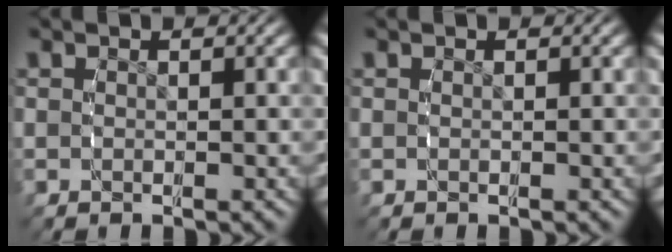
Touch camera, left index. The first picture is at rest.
{"total": 0.0}